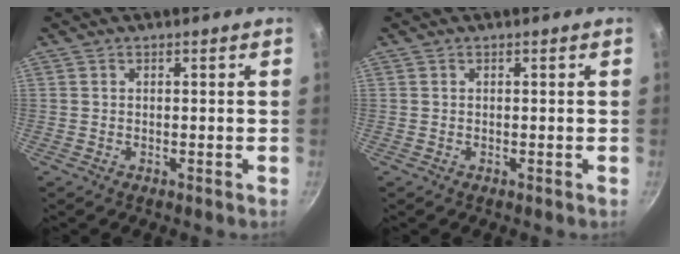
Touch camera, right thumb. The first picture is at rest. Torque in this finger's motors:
{"motor_torque": [-0.05, 0.05, 0.00, 0.00, 0.00]}